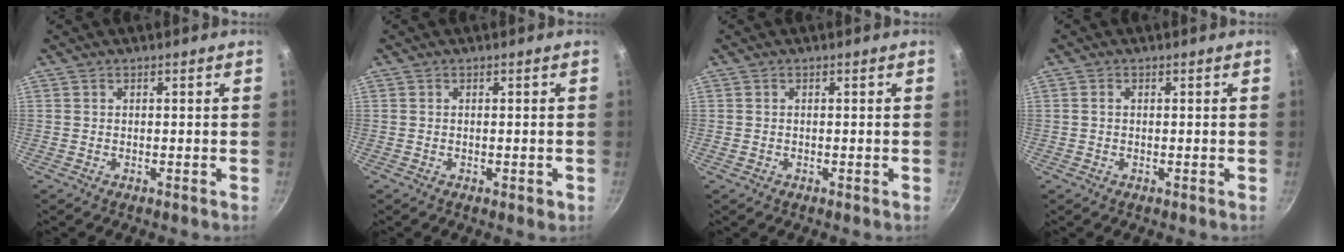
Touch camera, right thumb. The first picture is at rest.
{"total": 1.5, "force": [-0.5, 0.6, 1.3], "torque": [-0.016, 0.000, -0.007]}
{"total": 0.0}
{"total": 0.8, "force": [0.0, 0.6, 0.6], "torque": [-0.011, 0.004, 0.000]}